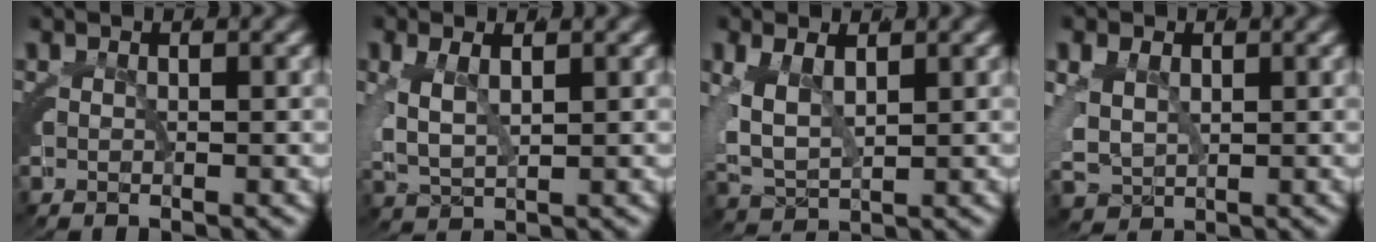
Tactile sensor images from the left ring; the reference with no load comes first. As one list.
[{"total": 4.2, "force": [0.2, 3.1, 2.8], "torque": [-0.074, -0.007, 0.010]}, {"total": 6.1, "force": [0.0, 4.8, 3.7], "torque": [-0.101, -0.014, 0.007]}, {"total": 4.9, "force": [0.4, 4.3, 2.4], "torque": [-0.076, -0.022, 0.019]}]